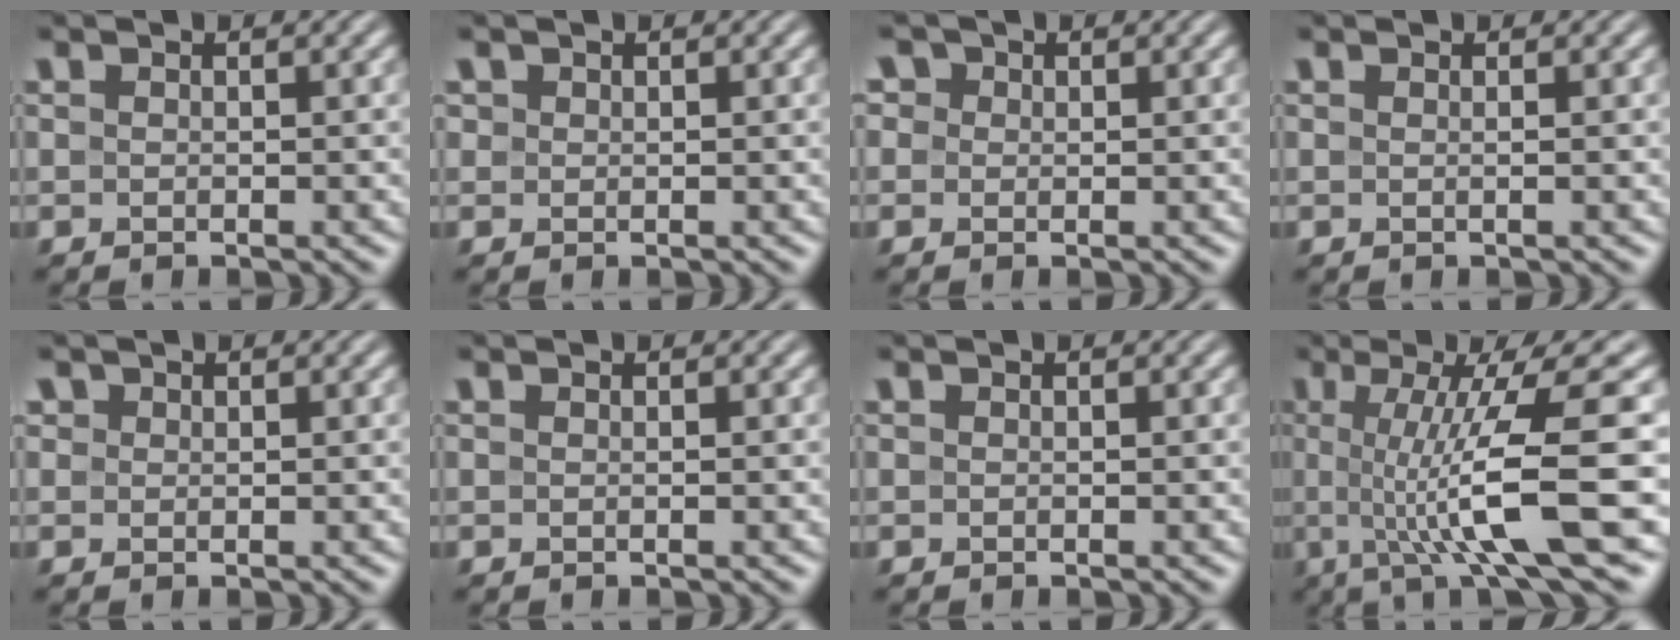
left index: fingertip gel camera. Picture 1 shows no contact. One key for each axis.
{"total": 0.6, "fx": 0.4, "fy": 0.5, "fz": 0.1, "tx": 0.002, "ty": 0.001, "tz": 0.006}
{"total": 2.4, "fx": 1.2, "fy": 1.9, "fz": 0.9, "tx": -0.019, "ty": 0.013, "tz": -0.001}
{"total": 0.9, "fx": 0.1, "fy": 0.3, "fz": 0.8, "tx": -0.008, "ty": 0.002, "tz": -0.005}
{"total": 0.9, "fx": 0.5, "fy": 0.7, "fz": 0.2, "tx": 0.000, "ty": 0.000, "tz": 0.004}
{"total": 0.0}
{"total": 0.0}
{"total": 10.5, "fx": -0.6, "fy": 2.0, "fz": 10.3, "tx": -0.142, "ty": -0.003, "tz": -0.008}